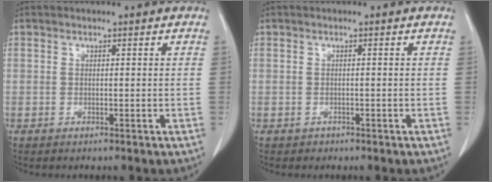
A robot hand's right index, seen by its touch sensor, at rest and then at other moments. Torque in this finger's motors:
{"motor_torque": [0.02, -0.05, -0.04, -0.03]}